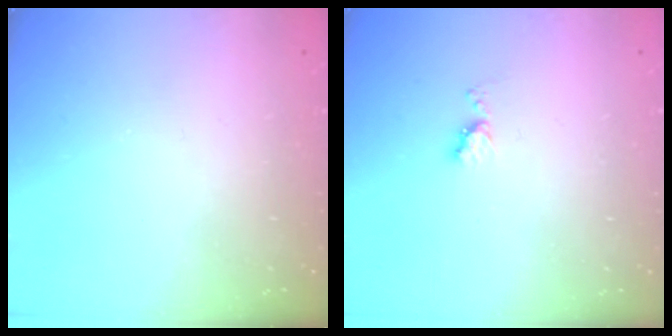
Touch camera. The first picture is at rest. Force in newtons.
{"total": 5.1, "press": 5.1, "slide": 0.5}